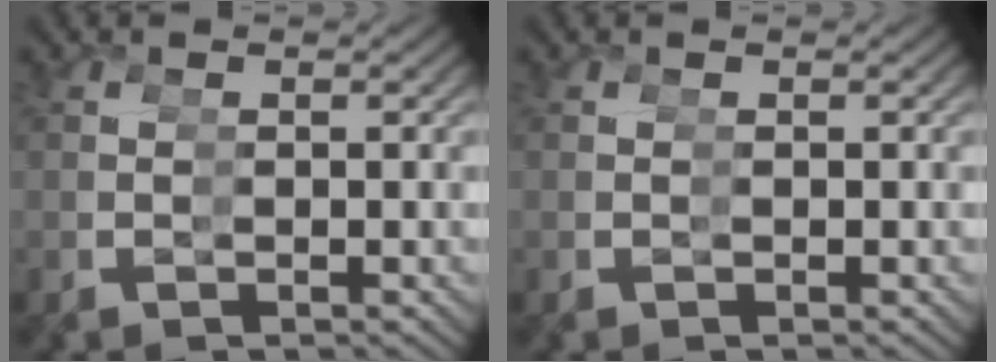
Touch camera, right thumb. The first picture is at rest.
{"total": 0.0}